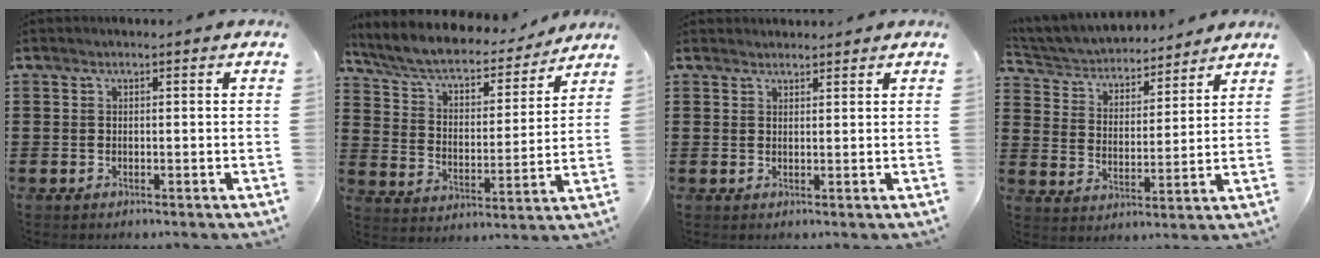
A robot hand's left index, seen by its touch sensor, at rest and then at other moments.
{"total": 6.1, "force": [5.2, 1.4, 2.7], "torque": [-0.076, -0.036, 0.084]}
{"total": 1.6, "force": [1.6, 0.4, 0.0], "torque": [-0.003, 0.001, 0.032]}
{"total": 4.1, "force": [4.0, 0.9, 0.2], "torque": [-0.029, -0.028, 0.063]}